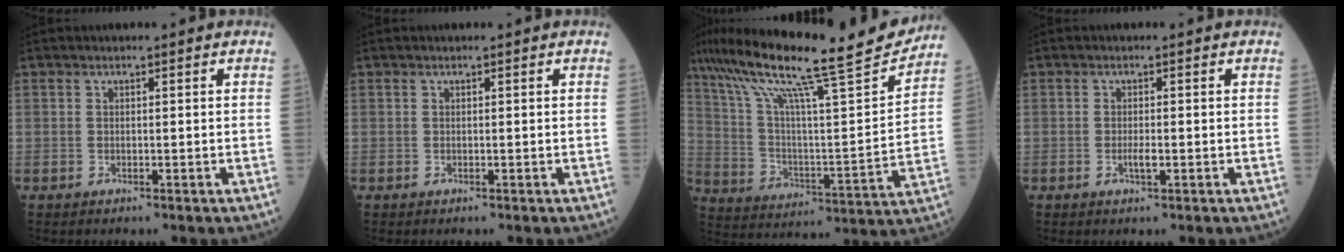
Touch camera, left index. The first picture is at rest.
{"total": 0.0}
{"total": 23.9, "force": [19.7, 0.7, 13.6], "torque": [-0.238, -0.006, 0.310]}
{"total": 1.3, "force": [-0.3, 0.3, 1.2], "torque": [-0.027, -0.002, -0.006]}